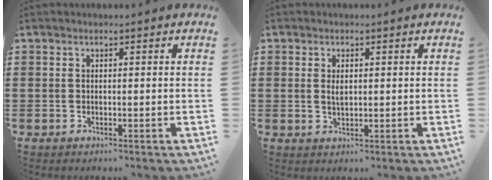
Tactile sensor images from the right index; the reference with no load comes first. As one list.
[{"total": 2.3, "force": [0.3, 0.9, 2.1], "torque": [-0.044, 0.003, 0.005]}]